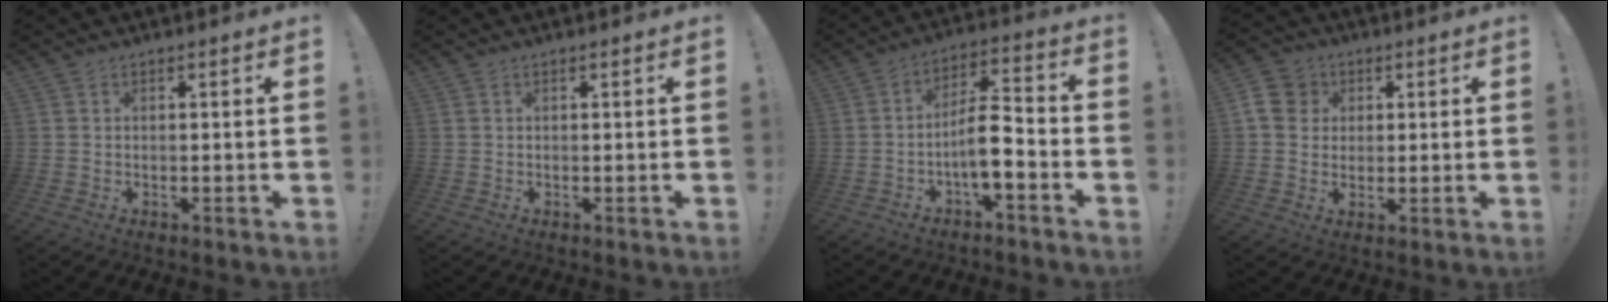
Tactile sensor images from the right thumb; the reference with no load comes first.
{"total": 0.0}
{"total": 10.8, "force": [-3.4, 4.0, 9.4], "torque": [-0.168, 0.019, -0.061]}
{"total": 9.0, "force": [2.3, 7.9, 3.5], "torque": [-0.057, -0.001, 0.048]}